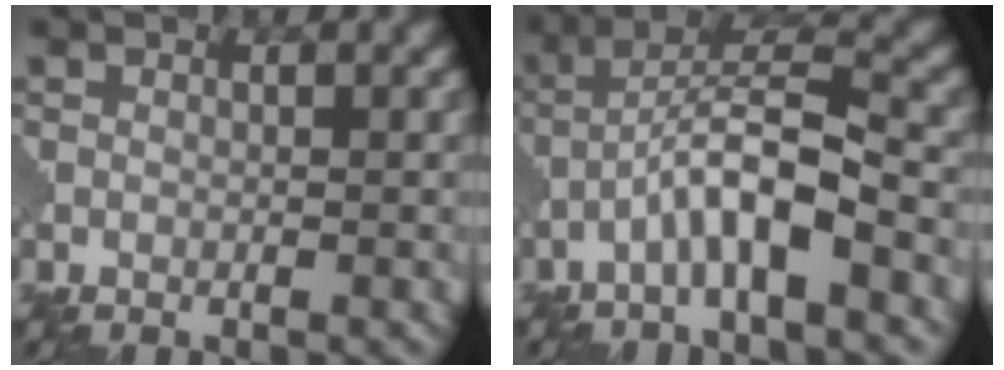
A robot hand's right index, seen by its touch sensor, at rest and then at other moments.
{"total": 5.9, "force": [-2.5, 1.1, 5.2], "torque": [-0.095, 0.022, -0.051]}